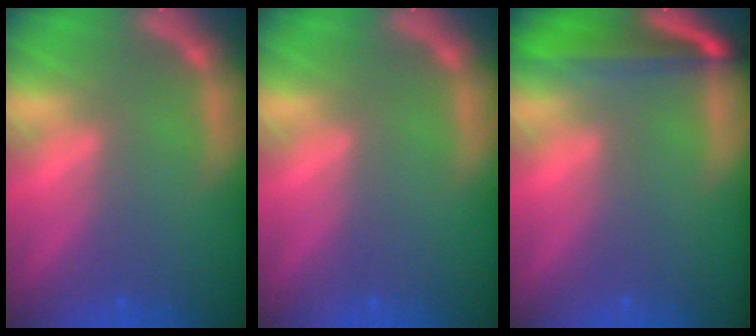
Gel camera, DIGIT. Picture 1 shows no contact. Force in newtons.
{"total": 0.0}
{"total": 6.0}